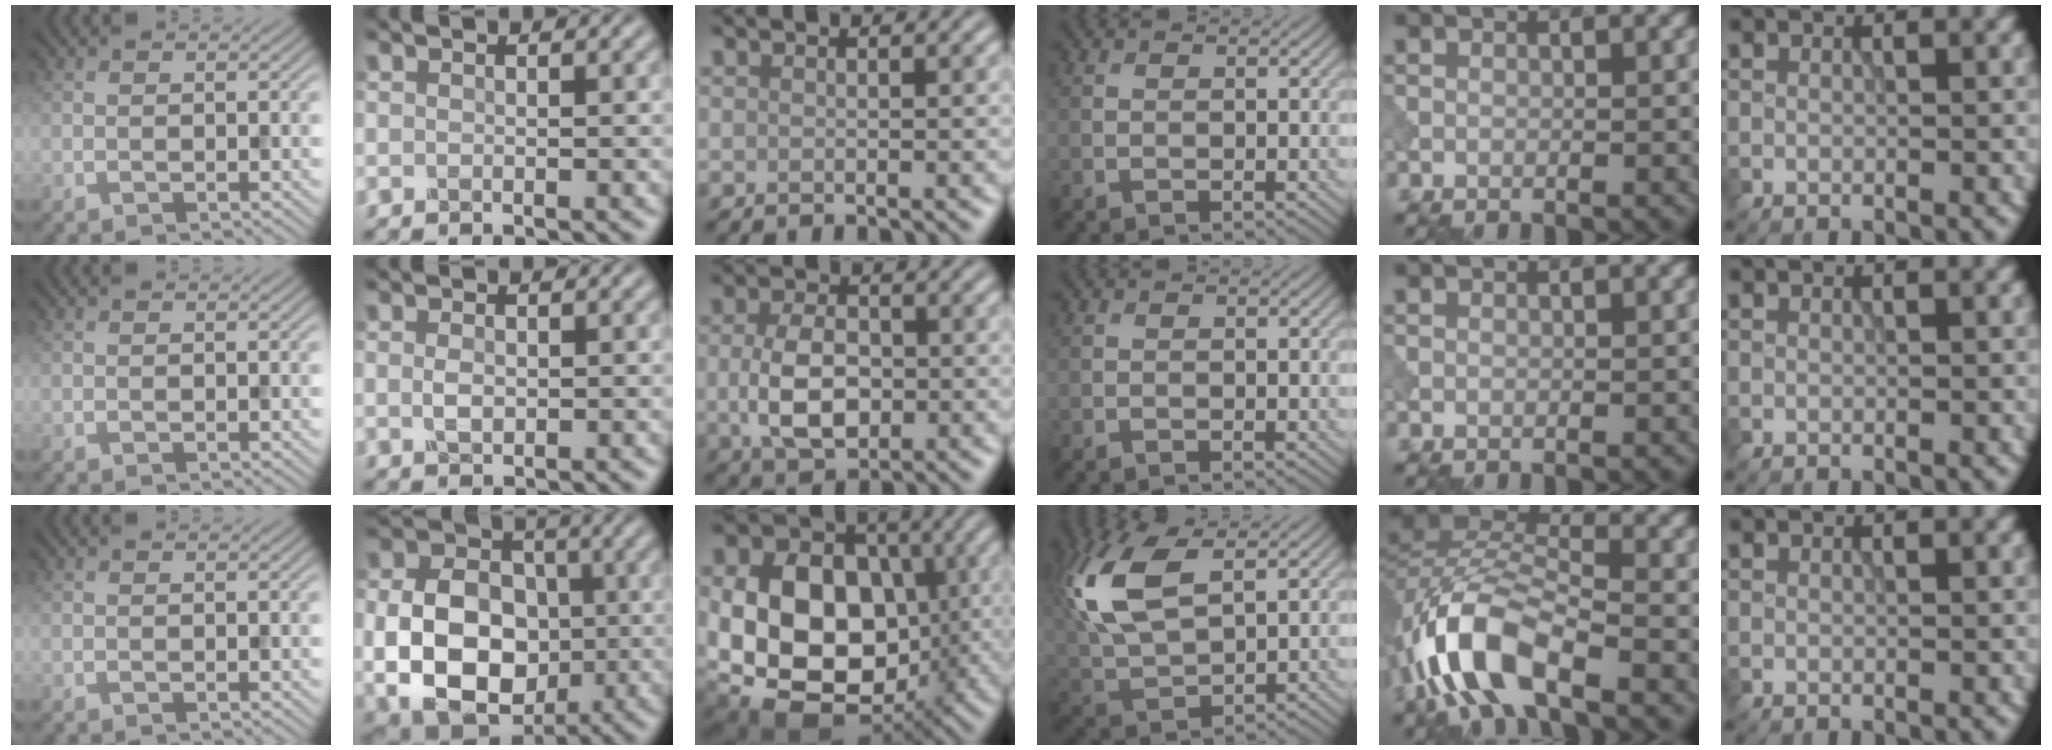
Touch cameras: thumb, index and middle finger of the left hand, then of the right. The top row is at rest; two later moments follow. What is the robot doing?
{"motion": "insert", "object": "peg toy"}